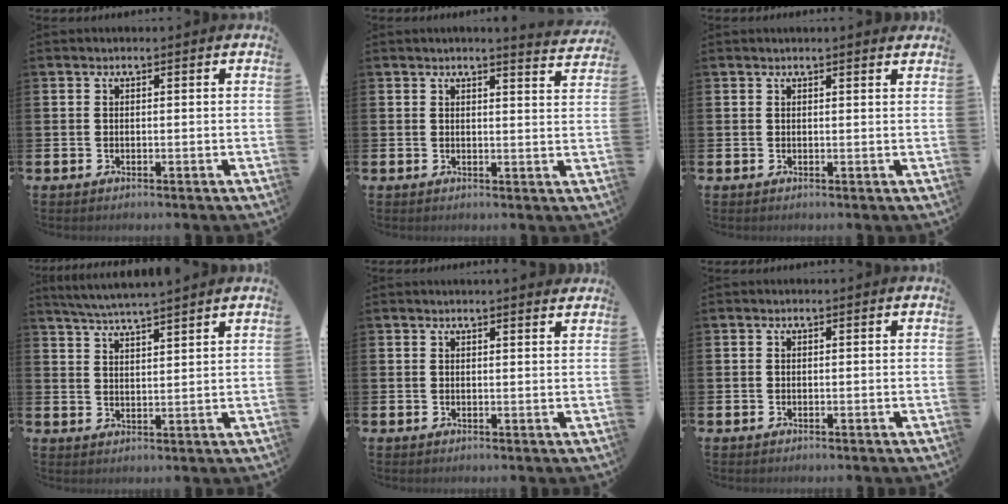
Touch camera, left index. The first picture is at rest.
{"total": 2.8, "force": [2.8, -0.3, 0.4], "torque": [0.002, -0.021, 0.047]}
{"total": 0.9, "force": [0.8, -0.1, 0.2], "torque": [0.005, -0.003, 0.013]}
{"total": 4.7, "force": [4.6, -0.6, 0.7], "torque": [-0.030, -0.024, 0.082]}
{"total": 1.5, "force": [1.5, -0.1, 0.1], "torque": [0.006, -0.010, 0.026]}
{"total": 0.0}